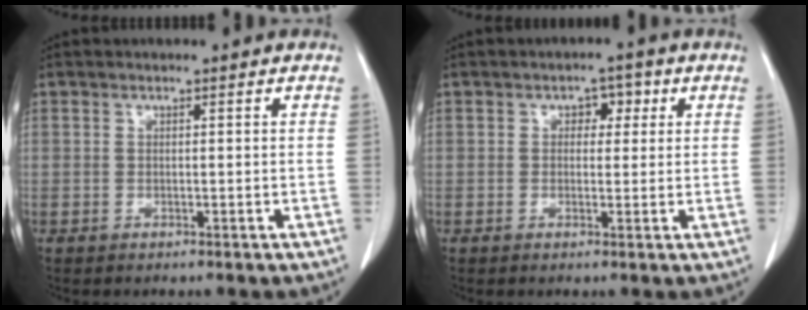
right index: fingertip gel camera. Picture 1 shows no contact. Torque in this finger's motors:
{"motor_torque": [0.06, 0.06, 0.00, 0.00]}